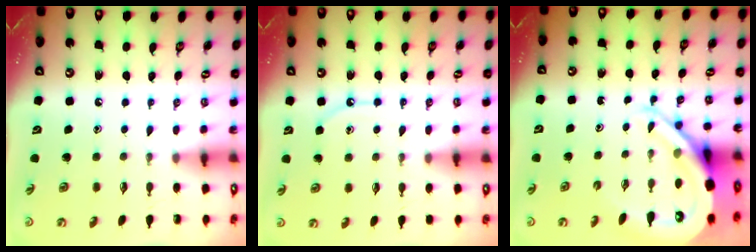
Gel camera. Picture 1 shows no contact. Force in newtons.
{"total": 6.1, "press": 6.1, "slide": 0.6}
{"total": 12.0, "press": 11.9, "slide": 1.3}